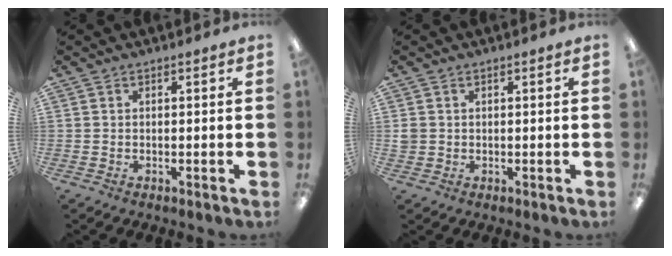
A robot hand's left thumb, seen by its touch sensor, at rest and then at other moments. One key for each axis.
{"total": 1.4, "fx": 0.4, "fy": 1.3, "fz": 0.2, "tx": -0.006, "ty": 0.002, "tz": 0.008}